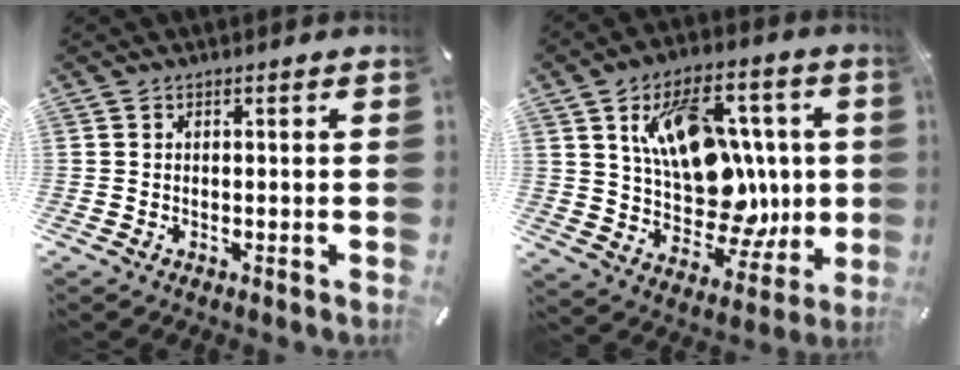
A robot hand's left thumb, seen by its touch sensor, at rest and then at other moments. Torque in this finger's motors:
{"motor_torque": [2.07, 2.89, 2.48, -0.29, 0.23]}